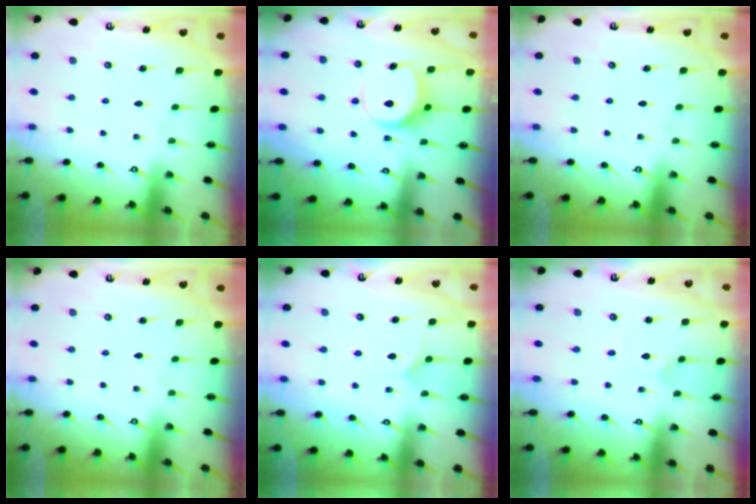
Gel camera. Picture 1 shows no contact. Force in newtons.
{"total": 8.0, "press": 7.9, "slide": 0.9}
{"total": 0.0}
{"total": 0.0}
{"total": 6.1, "press": 6.1, "slide": 0.5}
{"total": 0.0}